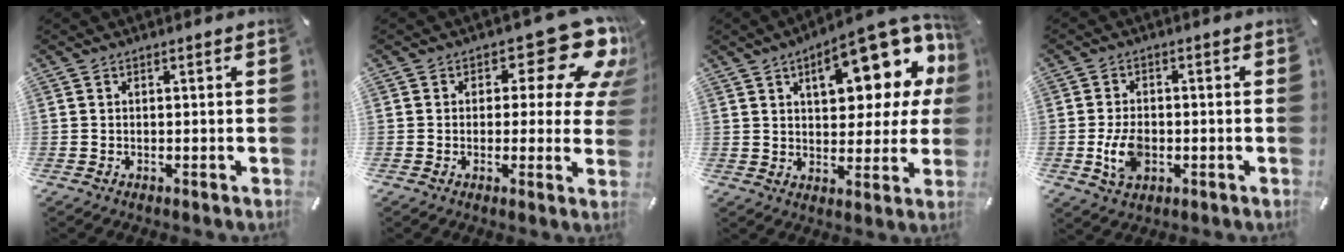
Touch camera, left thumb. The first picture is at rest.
{"total": 12.9, "force": [6.8, 6.2, 9.0], "torque": [-0.105, -0.047, 0.111]}
{"total": 18.8, "force": [8.8, 9.1, 14.0], "torque": [-0.178, -0.047, 0.140]}
{"total": 7.2, "force": [-1.5, 4.9, 5.1], "torque": [-0.102, 0.002, -0.027]}